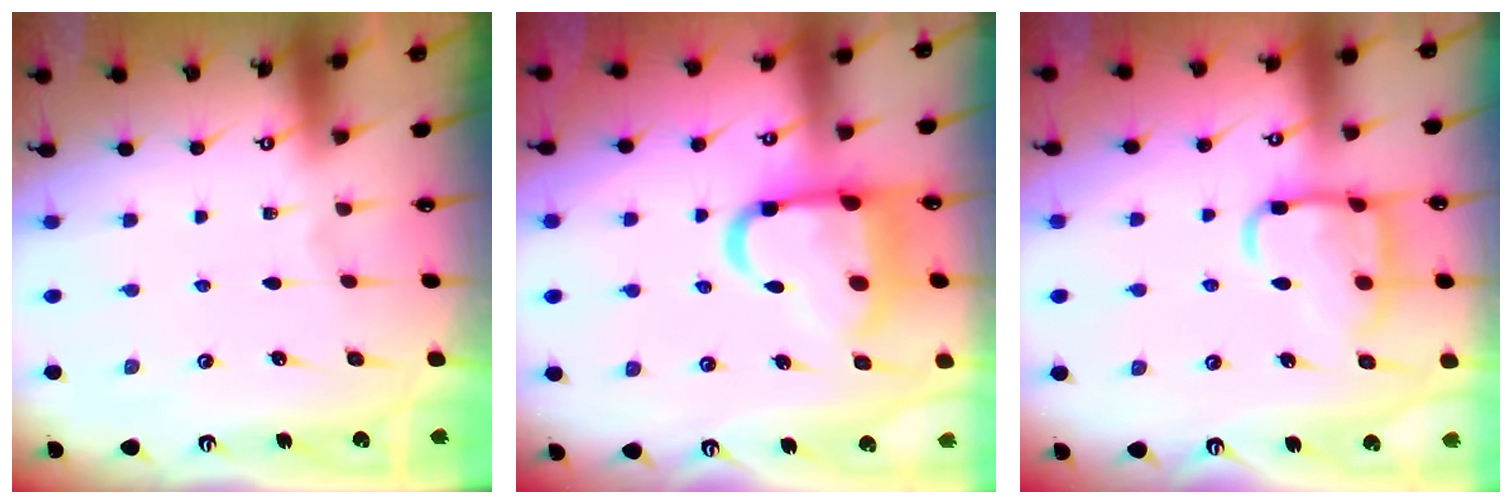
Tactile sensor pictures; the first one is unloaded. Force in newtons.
{"total": 16.1, "press": 16.0, "slide": 1.9}
{"total": 14.1, "press": 14.1, "slide": 1.3}